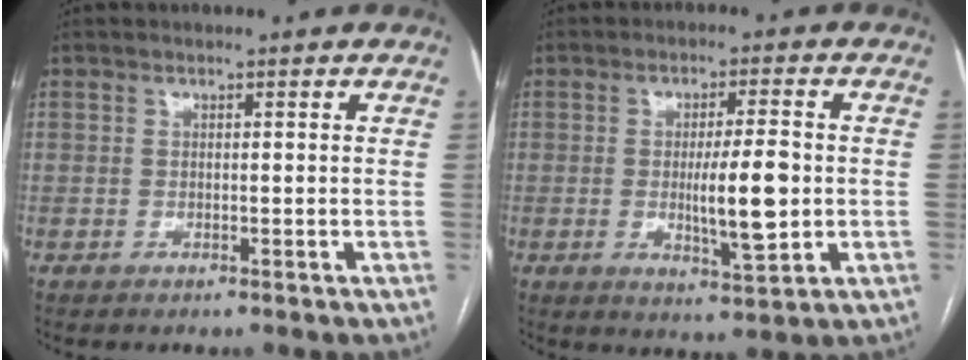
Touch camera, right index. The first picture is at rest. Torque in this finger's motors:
{"motor_torque": [1.62, 0.05, 0.72, 0.13]}